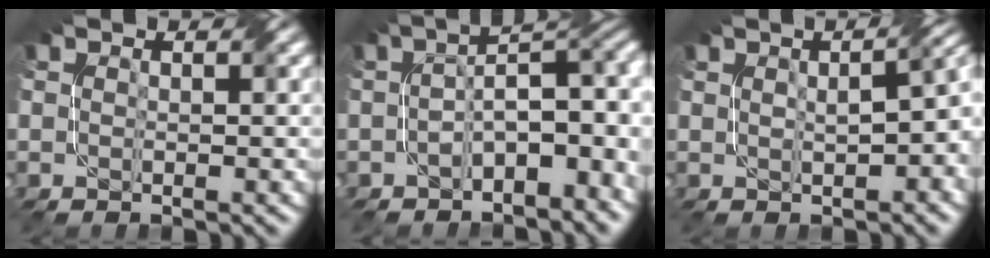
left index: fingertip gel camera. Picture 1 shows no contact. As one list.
[{"total": 7.3, "force": [-1.4, 3.7, 6.2], "torque": [-0.076, 0.015, -0.020]}, {"total": 6.6, "force": [0.4, 3.2, 5.7], "torque": [-0.061, 0.010, 0.021]}]